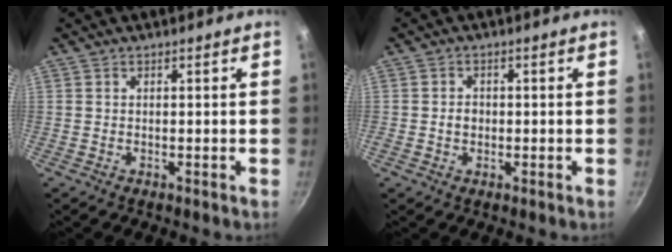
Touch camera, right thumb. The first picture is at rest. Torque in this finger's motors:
{"motor_torque": [0.46, 0.42, 0.63, 0.11, -0.03]}